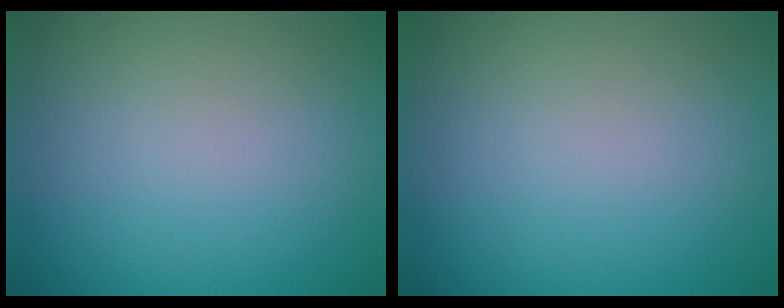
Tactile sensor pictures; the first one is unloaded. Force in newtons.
{"total": 0.0}